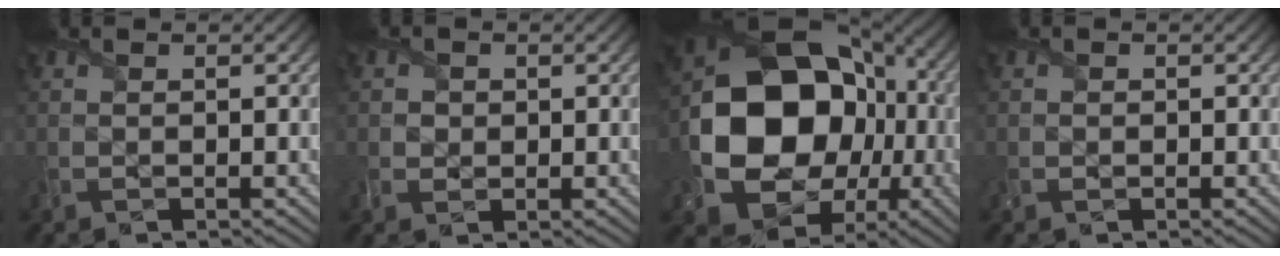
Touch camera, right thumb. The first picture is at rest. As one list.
[{"total": 1.8, "force": [0.1, 1.7, 0.4], "torque": [-0.011, -0.003, 0.002]}, {"total": 18.5, "force": [-1.2, 15.1, 10.6], "torque": [-0.211, -0.040, -0.014]}, {"total": 0.6, "force": [-0.1, 0.5, 0.1], "torque": [0.000, -0.004, -0.003]}]